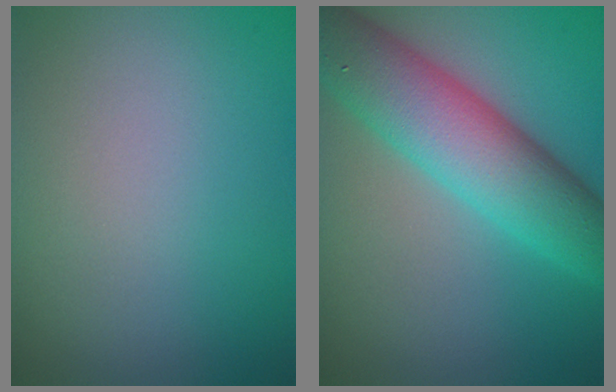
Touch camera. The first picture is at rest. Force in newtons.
{"total": 8.8, "press": 8.8, "slide": 0.2}